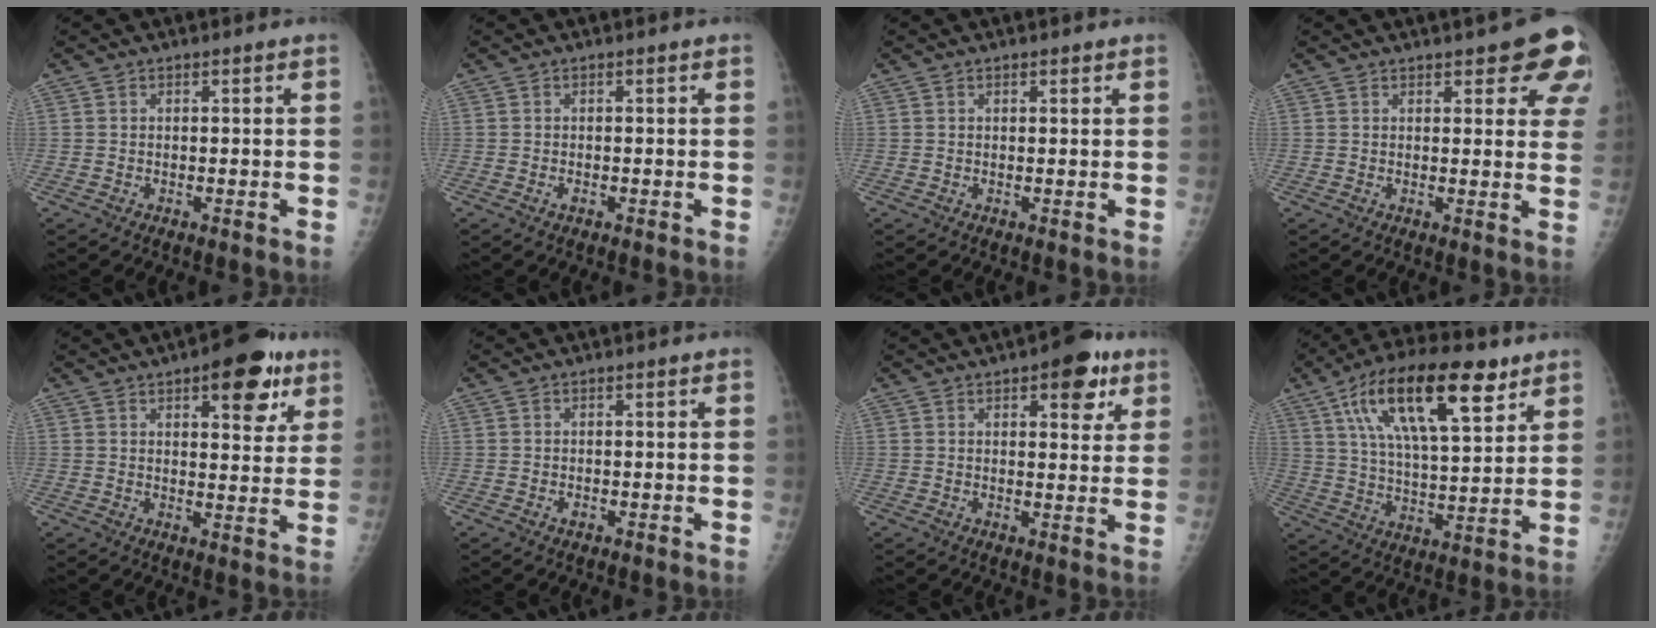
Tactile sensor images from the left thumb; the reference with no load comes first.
{"total": 0.8, "force": [-0.4, 0.4, 0.6], "torque": [-0.010, 0.000, -0.006]}
{"total": 0.9, "force": [0.6, 0.4, 0.6], "torque": [-0.007, -0.002, 0.007]}
{"total": 11.3, "force": [6.4, 4.1, 8.5], "torque": [-0.067, -0.023, 0.067]}
{"total": 11.6, "force": [6.1, 4.9, 8.6], "torque": [-0.074, -0.021, 0.074]}
{"total": 0.8, "force": [-0.3, 0.5, 0.5], "torque": [-0.007, -0.001, -0.005]}
{"total": 8.1, "force": [4.2, 3.7, 5.9], "torque": [-0.045, -0.013, 0.047]}
{"total": 20.8, "force": [10.6, 7.9, 16.1], "torque": [-0.255, -0.021, 0.180]}